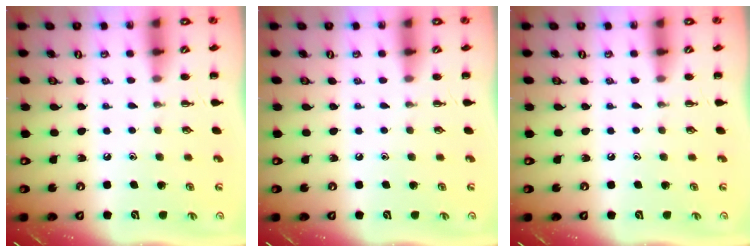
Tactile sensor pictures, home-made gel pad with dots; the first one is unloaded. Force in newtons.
{"total": 0.0}
{"total": 0.0}